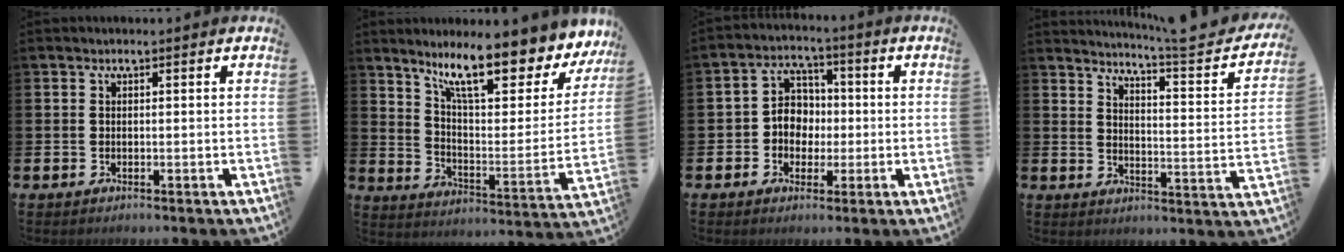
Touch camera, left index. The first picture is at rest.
{"total": 12.8, "force": [10.1, 2.9, 7.3], "torque": [-0.145, -0.068, 0.168]}
{"total": 5.0, "force": [0.0, 4.6, 2.1], "torque": [-0.055, 0.012, -0.006]}
{"total": 5.3, "force": [4.7, -0.3, 2.3], "torque": [-0.047, -0.050, 0.068]}